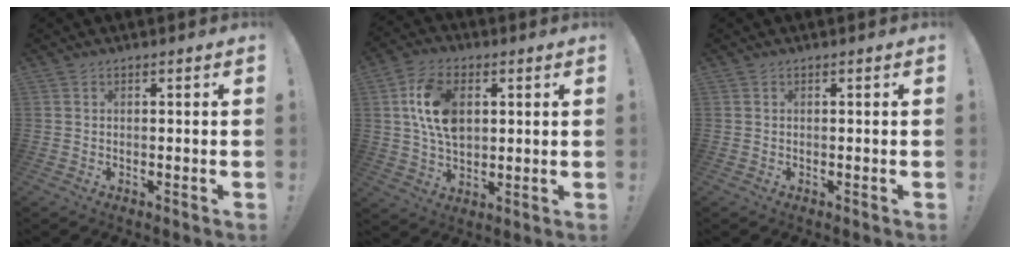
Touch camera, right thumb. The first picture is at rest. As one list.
[{"total": 13.9, "force": [3.2, 9.4, 9.8], "torque": [-0.182, 0.014, 0.062]}, {"total": 0.0}]